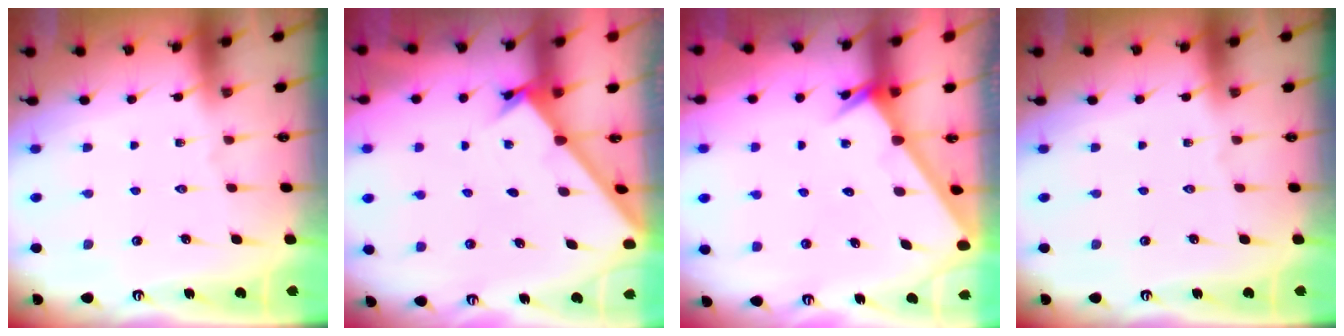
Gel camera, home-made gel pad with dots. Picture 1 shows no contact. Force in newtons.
{"total": 1.6, "press": 1.6, "slide": 0.1}
{"total": 2.6, "press": 2.6, "slide": 0.0}
{"total": 0.0}